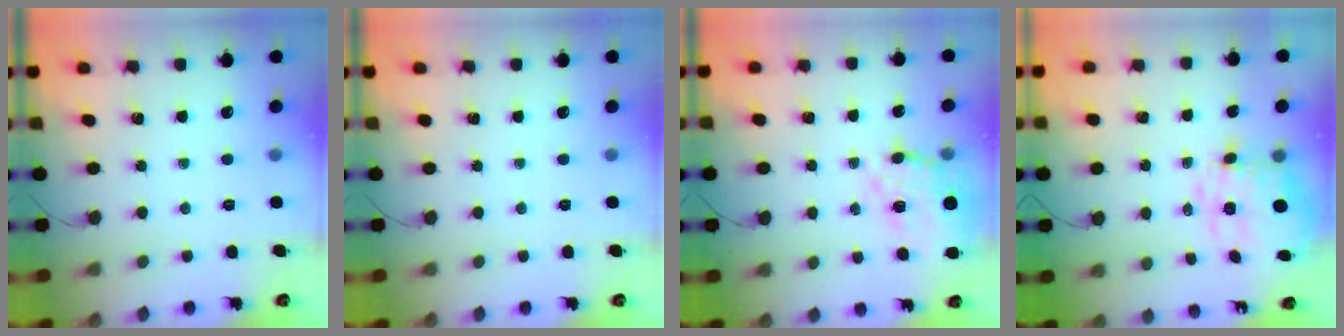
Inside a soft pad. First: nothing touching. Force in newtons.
{"total": 0.0}
{"total": 15.7, "press": 15.4, "slide": 3.1}
{"total": 13.1, "press": 12.9, "slide": 2.3}